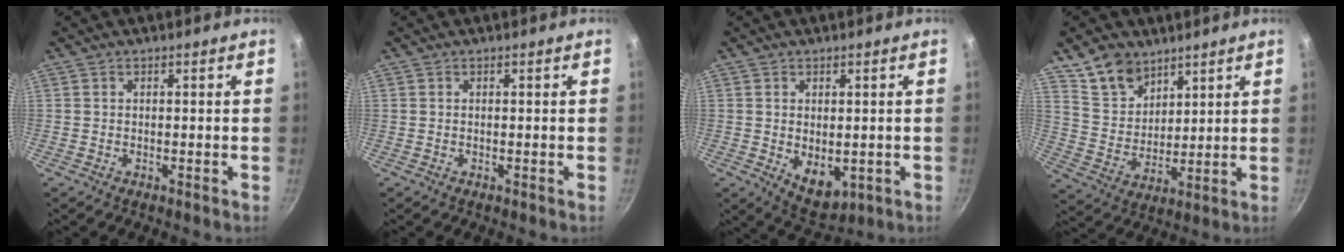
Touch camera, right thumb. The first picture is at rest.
{"total": 0.0}
{"total": 6.8, "force": [-0.4, 4.4, 5.2], "torque": [-0.065, -0.014, 0.009]}
{"total": 10.2, "force": [7.1, 6.4, 3.4], "torque": [-0.028, -0.035, 0.143]}